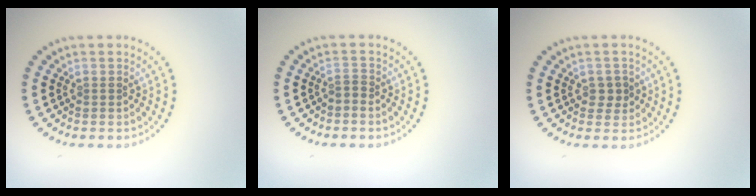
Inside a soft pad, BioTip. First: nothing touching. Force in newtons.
{"total": 0.8, "press": 0.4, "slide": 0.7}
{"total": 1.6, "press": 1.5, "slide": 0.4}